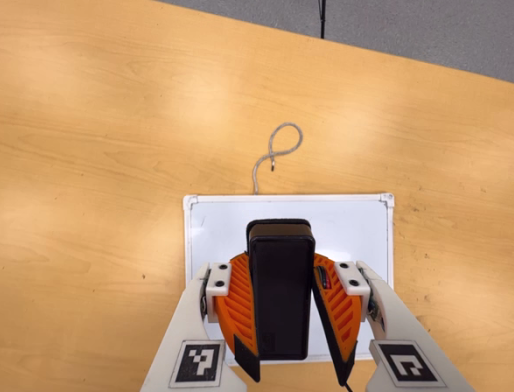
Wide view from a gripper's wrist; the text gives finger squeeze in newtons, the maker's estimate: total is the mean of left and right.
{"total": 9.7, "left": 9.0, "right": 10.5}